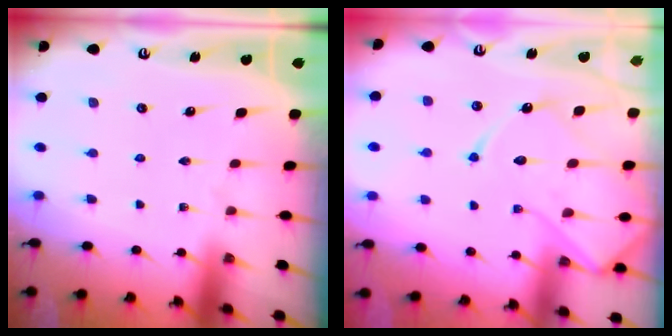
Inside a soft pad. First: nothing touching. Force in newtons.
{"total": 15.1, "press": 15.0, "slide": 1.5}